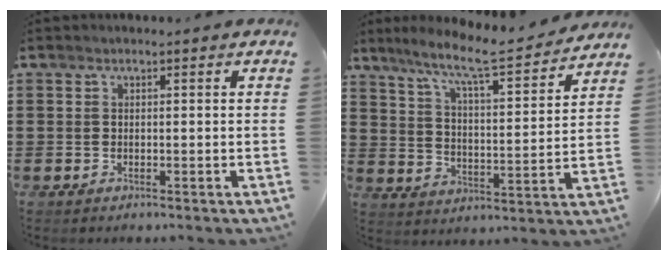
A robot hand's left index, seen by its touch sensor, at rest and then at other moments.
{"total": 8.2, "force": [7.1, 0.0, 4.2], "torque": [-0.109, -0.045, 0.114]}